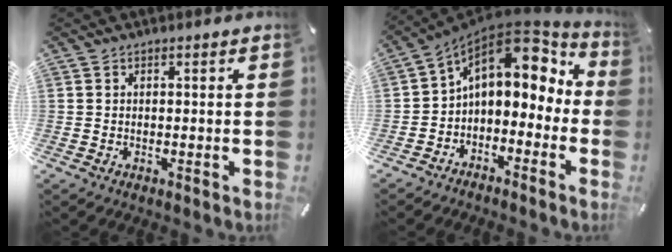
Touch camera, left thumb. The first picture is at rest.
{"total": 13.1, "force": [3.9, 9.0, 8.7], "torque": [-0.138, -0.020, 0.064]}